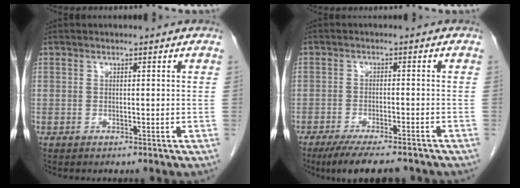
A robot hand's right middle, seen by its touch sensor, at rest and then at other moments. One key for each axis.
{"total": 9.8, "fx": -8.1, "fy": 1.8, "fz": 5.1, "tx": -0.078, "ty": -0.015, "tz": -0.124}